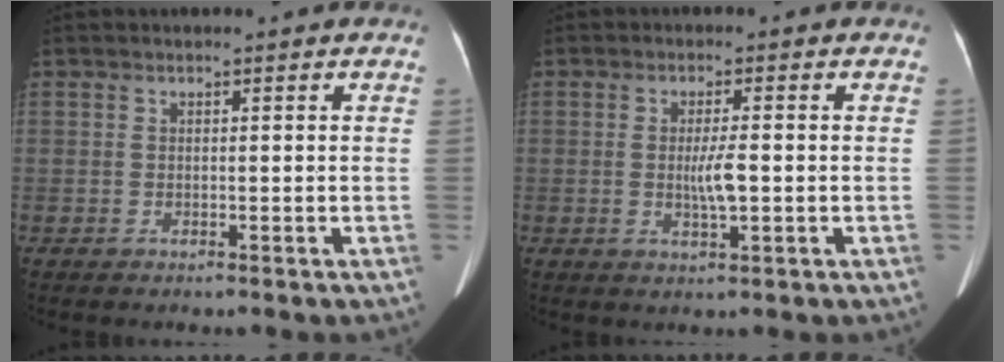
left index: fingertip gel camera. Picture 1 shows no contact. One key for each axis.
{"total": 3.8, "fx": -0.3, "fy": 0.3, "fz": 3.7, "tx": -0.073, "ty": -0.005, "tz": -0.004}